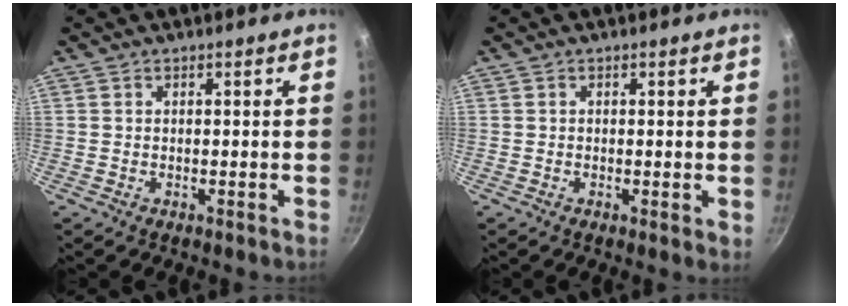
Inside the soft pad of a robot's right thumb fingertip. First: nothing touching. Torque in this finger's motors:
{"motor_torque": [-0.51, -0.30, -0.34, 0.14, -0.01]}